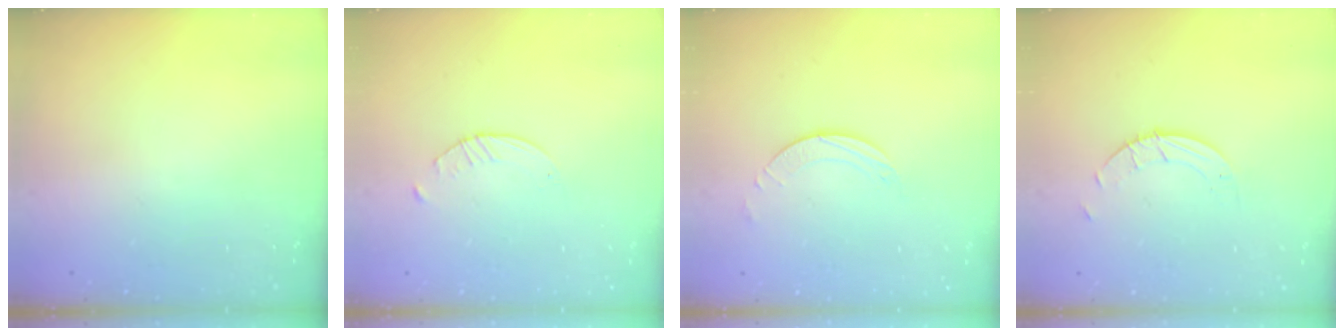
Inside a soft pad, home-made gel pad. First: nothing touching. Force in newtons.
{"total": 2.0, "press": 2.0, "slide": 0.3}
{"total": 2.0, "press": 1.9, "slide": 0.3}
{"total": 2.5, "press": 2.5, "slide": 0.2}